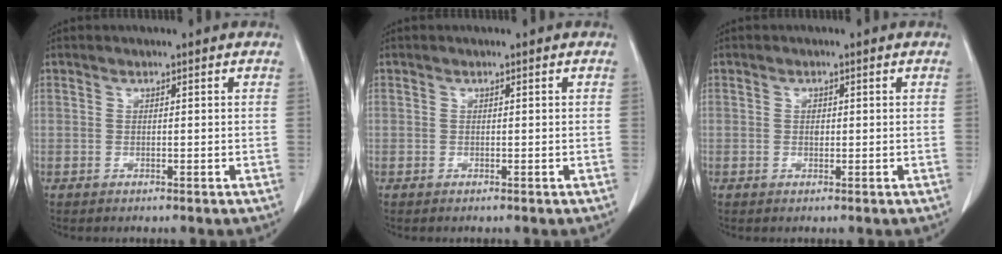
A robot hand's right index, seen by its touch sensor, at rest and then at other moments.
{"total": 0.0}
{"total": 0.9, "force": [0.0, 0.7, 0.6], "torque": [-0.010, 0.002, 0.000]}